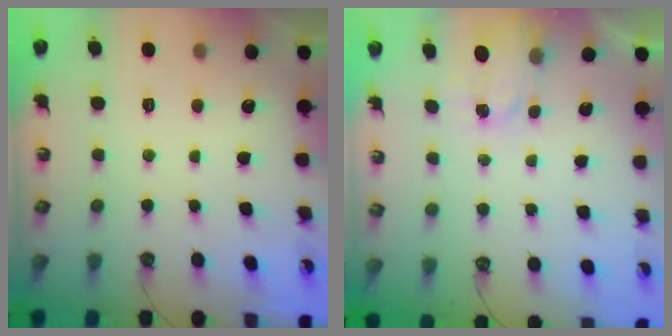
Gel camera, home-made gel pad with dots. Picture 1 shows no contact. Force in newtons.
{"total": 2.9, "press": 2.8, "slide": 0.4}